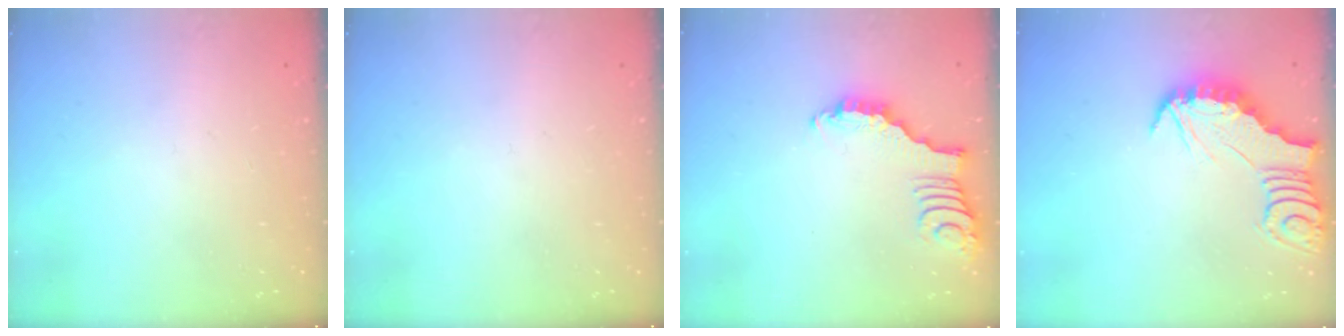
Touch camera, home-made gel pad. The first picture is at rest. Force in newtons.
{"total": 0.0}
{"total": 2.9, "press": 2.9, "slide": 0.4}
{"total": 2.8, "press": 2.8, "slide": 0.3}